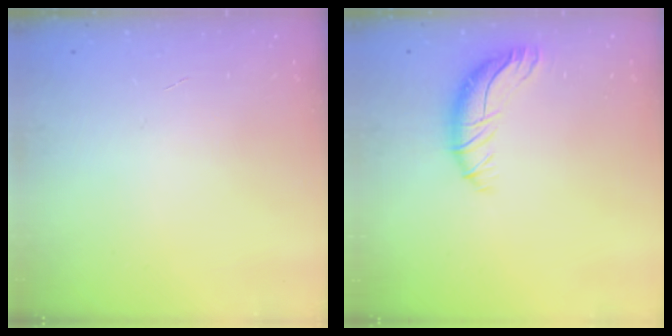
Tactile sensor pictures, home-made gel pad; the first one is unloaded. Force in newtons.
{"total": 9.3, "press": 9.2, "slide": 1.4}